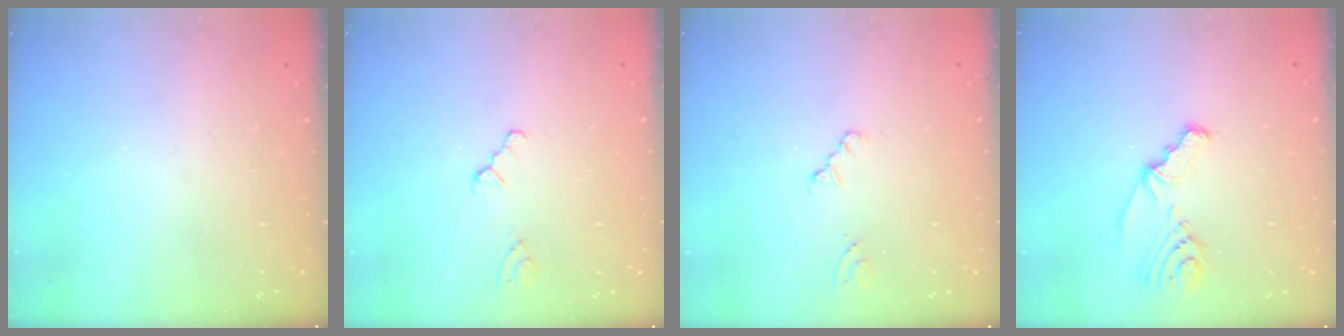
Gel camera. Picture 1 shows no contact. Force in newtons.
{"total": 0.0}
{"total": 0.0}
{"total": 6.8, "press": 5.7, "slide": 3.7}